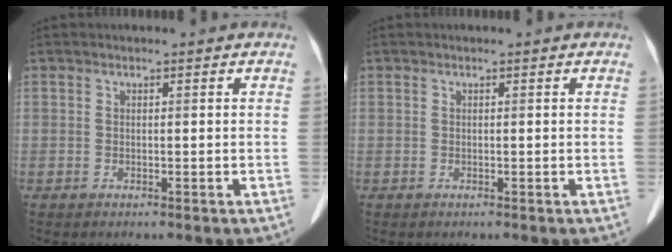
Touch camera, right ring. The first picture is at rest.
{"total": 0.0}